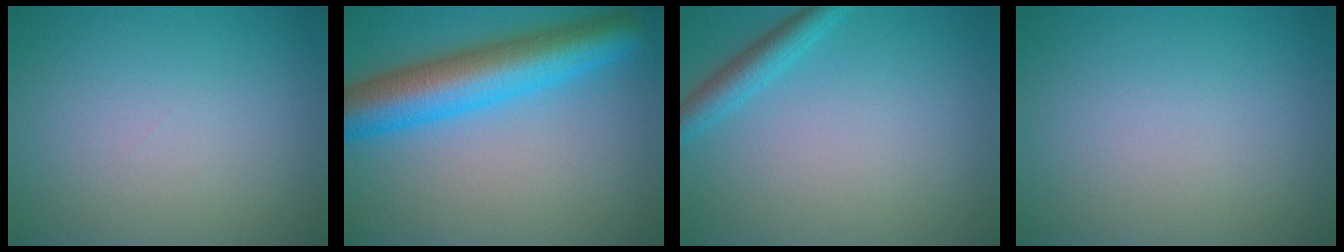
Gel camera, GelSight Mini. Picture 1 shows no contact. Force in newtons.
{"total": 8.6, "press": 8.6, "slide": 0.3}
{"total": 2.5, "press": 2.4, "slide": 0.1}
{"total": 0.0}